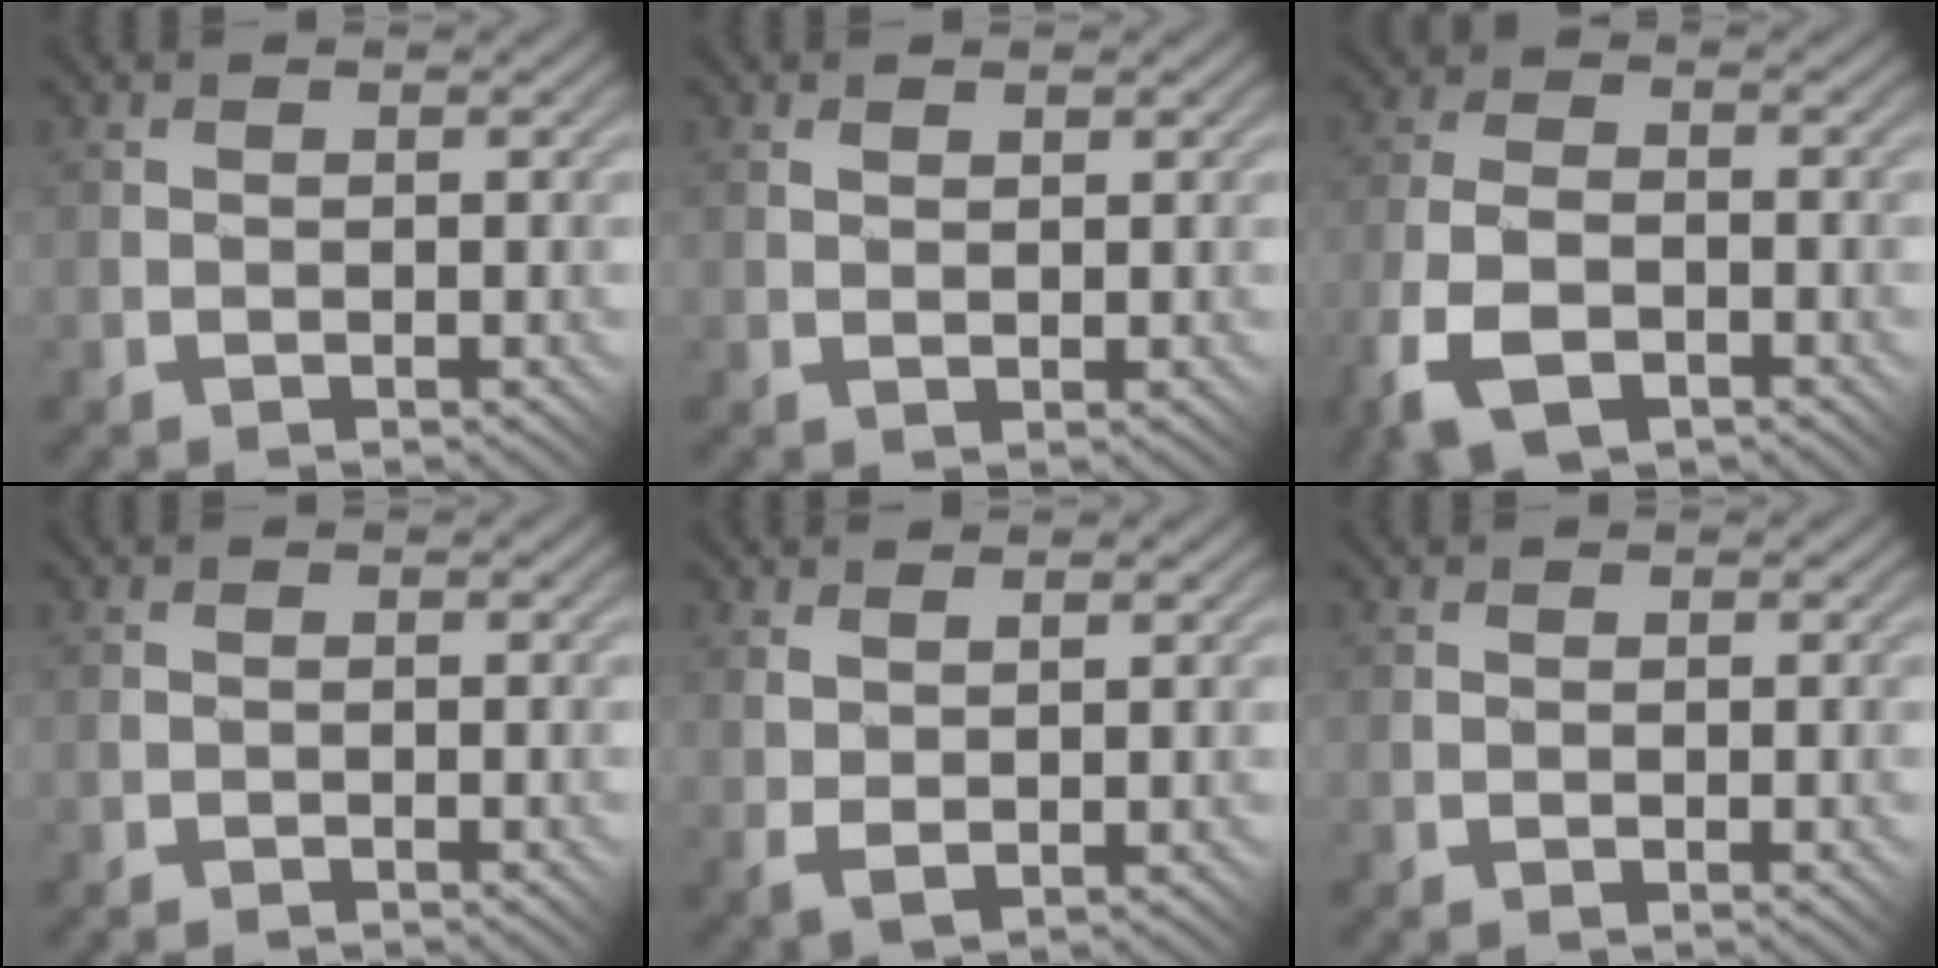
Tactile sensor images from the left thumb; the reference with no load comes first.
{"total": 1.0, "force": [0.7, 0.1, 0.7], "torque": [-0.011, 0.003, 0.016]}
{"total": 8.6, "force": [-4.8, 4.4, 5.6], "torque": [-0.143, -0.018, -0.092]}
{"total": 0.7, "force": [-0.6, -0.2, -0.2], "torque": [0.005, 0.004, -0.015]}
{"total": 2.1, "force": [1.1, 0.5, 1.6], "torque": [-0.043, -0.002, 0.026]}
{"total": 0.0}